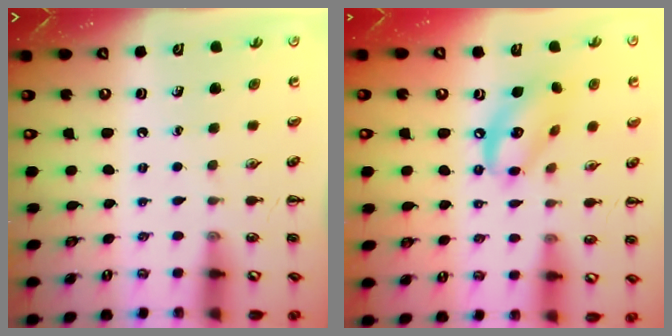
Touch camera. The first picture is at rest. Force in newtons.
{"total": 12.0, "press": 11.8, "slide": 2.1}